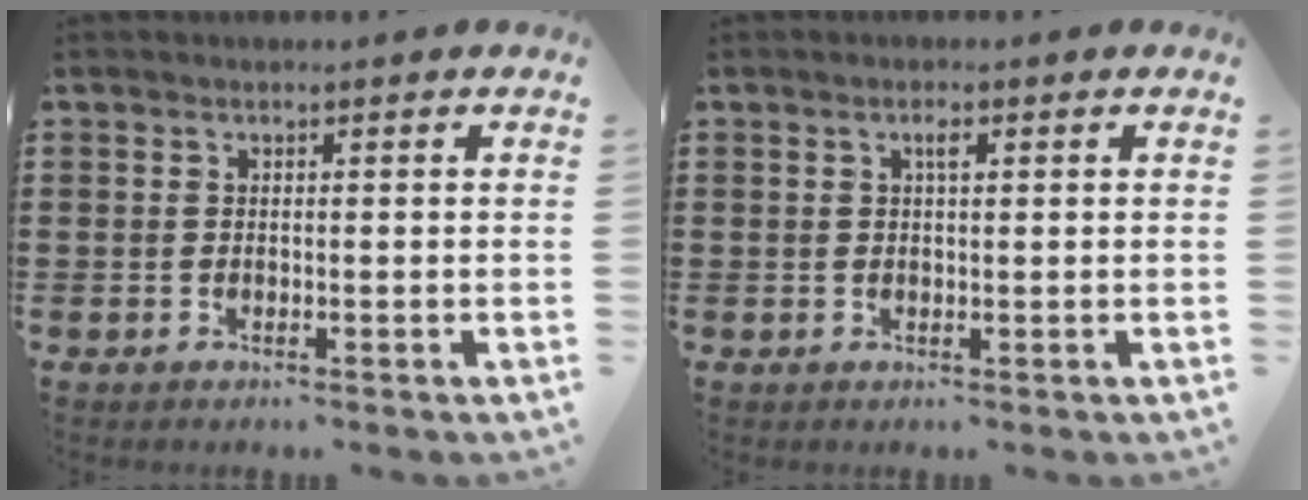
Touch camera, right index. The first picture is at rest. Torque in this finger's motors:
{"motor_torque": [0.08, -0.04, 0.01, 0.00]}